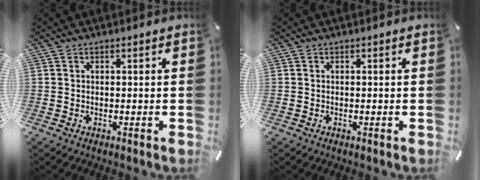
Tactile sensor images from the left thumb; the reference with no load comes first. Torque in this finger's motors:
{"motor_torque": [-0.05, -0.04, 0.00, -0.01, 0.00]}